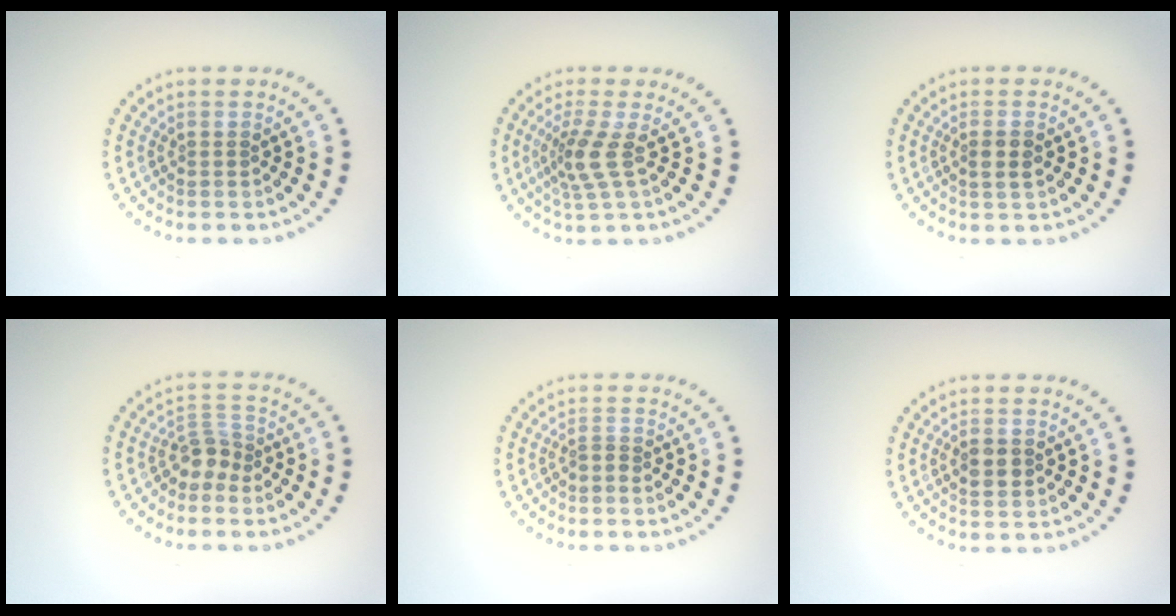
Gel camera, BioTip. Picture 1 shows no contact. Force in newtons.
{"total": 2.8, "press": 2.0, "slide": 1.9}
{"total": 1.5, "press": 1.5, "slide": 0.5}
{"total": 2.2, "press": 1.7, "slide": 1.4}
{"total": 0.8, "press": 0.5, "slide": 0.6}
{"total": 1.9, "press": 1.9, "slide": 0.2}